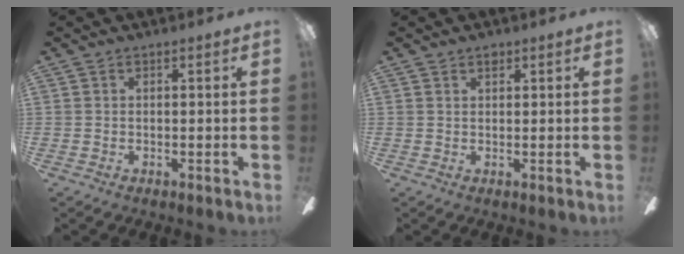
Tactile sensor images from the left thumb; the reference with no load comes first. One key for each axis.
{"total": 1.2, "fx": 1.0, "fy": 0.6, "fz": 0.4, "tx": -0.002, "ty": -0.004, "tz": 0.017}